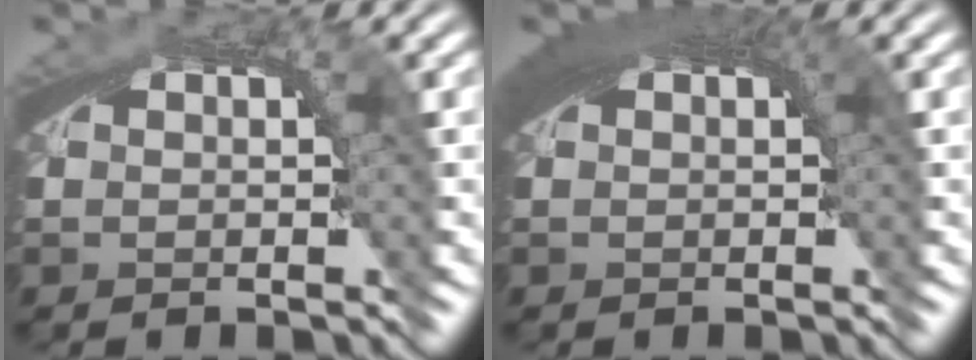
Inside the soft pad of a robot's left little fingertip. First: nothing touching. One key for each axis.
{"total": 3.6, "fx": 1.3, "fy": 1.1, "fz": 3.1, "tx": -0.041, "ty": 0.011, "tz": 0.015}